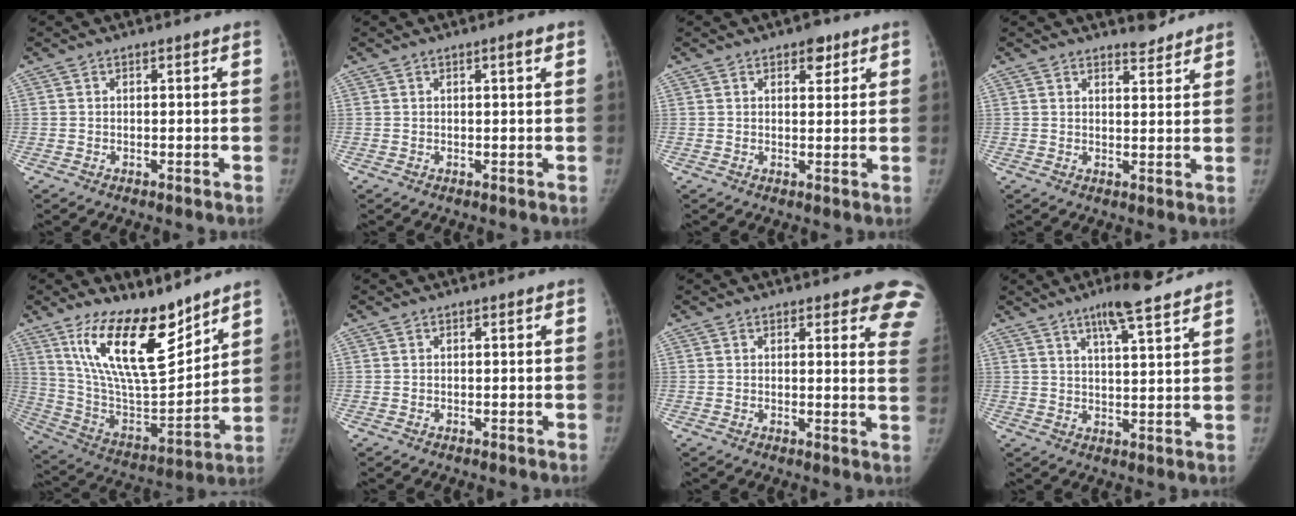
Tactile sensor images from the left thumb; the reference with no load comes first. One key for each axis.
{"total": 1.5, "fx": 0.8, "fy": 0.0, "fz": 1.3, "tx": -0.020, "ty": -0.002, "tz": 0.011}
{"total": 3.4, "fx": 2.0, "fy": 1.9, "fz": 1.9, "tx": -0.007, "ty": -0.008, "tz": 0.026}
{"total": 3.5, "fx": 3.2, "fy": 0.9, "fz": 0.9, "tx": 0.001, "ty": -0.027, "tz": 0.046}
{"total": 20.3, "fx": 13.4, "fy": 7.3, "fz": 13.4, "tx": -0.194, "ty": -0.087, "tz": 0.253}
{"total": 0.0}
{"total": 8.9, "fx": 7.1, "fy": 2.8, "fz": 4.7, "tx": -0.014, "ty": -0.036, "tz": 0.052}
{"total": 9.7, "fx": 7.1, "fy": 1.4, "fz": 6.4, "tx": -0.093, "ty": -0.033, "tz": 0.110}